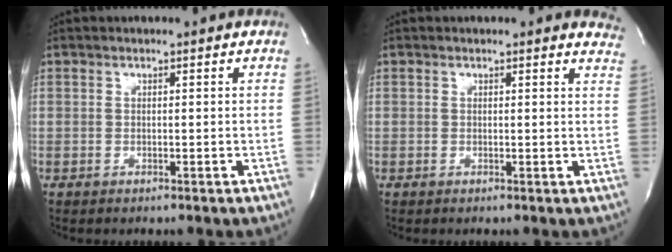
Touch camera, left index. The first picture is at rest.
{"total": 3.9, "force": [3.6, 1.1, 0.7], "torque": [0.007, -0.014, 0.009]}